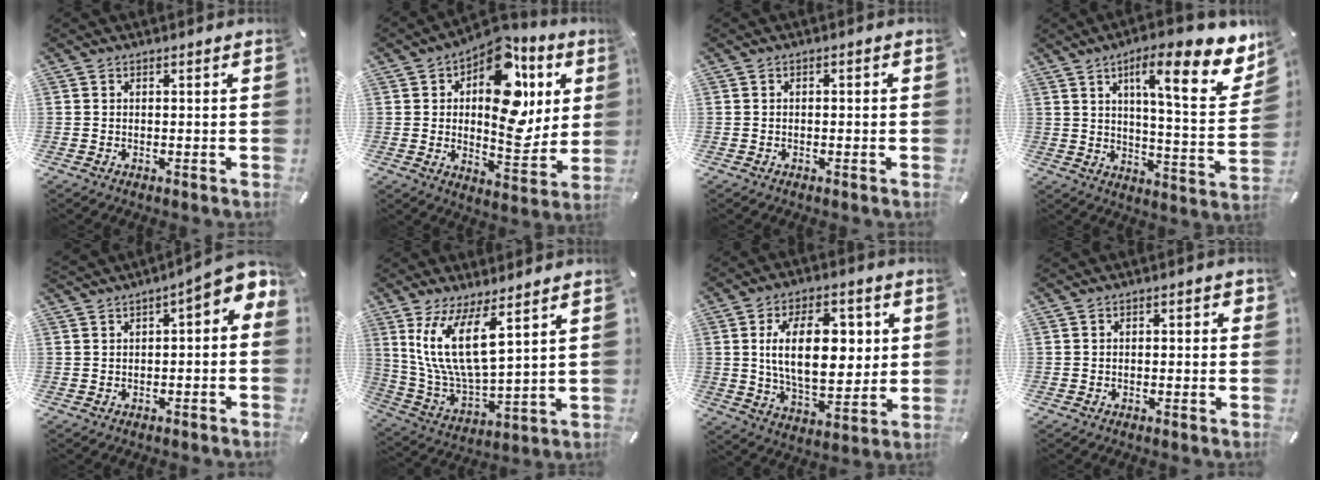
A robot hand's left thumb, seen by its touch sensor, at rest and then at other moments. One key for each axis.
{"total": 20.9, "fx": 7.5, "fy": 11.9, "fz": 15.4, "tx": -0.205, "ty": -0.048, "tz": 0.127}
{"total": 0.8, "fx": -0.5, "fy": 0.4, "fz": 0.5, "tx": -0.012, "ty": 0.001, "tz": -0.010}
{"total": 18.4, "fx": 9.9, "fy": 5.0, "fz": 14.6, "tx": -0.207, "ty": -0.059, "tz": 0.148}
{"total": 5.2, "fx": 2.0, "fy": 2.1, "fz": 4.3, "tx": -0.061, "ty": -0.019, "tz": 0.028}
{"total": 14.0, "fx": 7.0, "fy": 4.9, "fz": 11.0, "tx": -0.246, "ty": -0.030, "tz": 0.127}
{"total": 17.6, "fx": 3.1, "fy": 10.1, "fz": 14.0, "tx": -0.237, "ty": 0.004, "tz": 0.051}
{"total": 1.5, "fx": -0.9, "fy": 0.9, "fz": 0.9, "tx": -0.018, "ty": 0.007, "tz": -0.017}